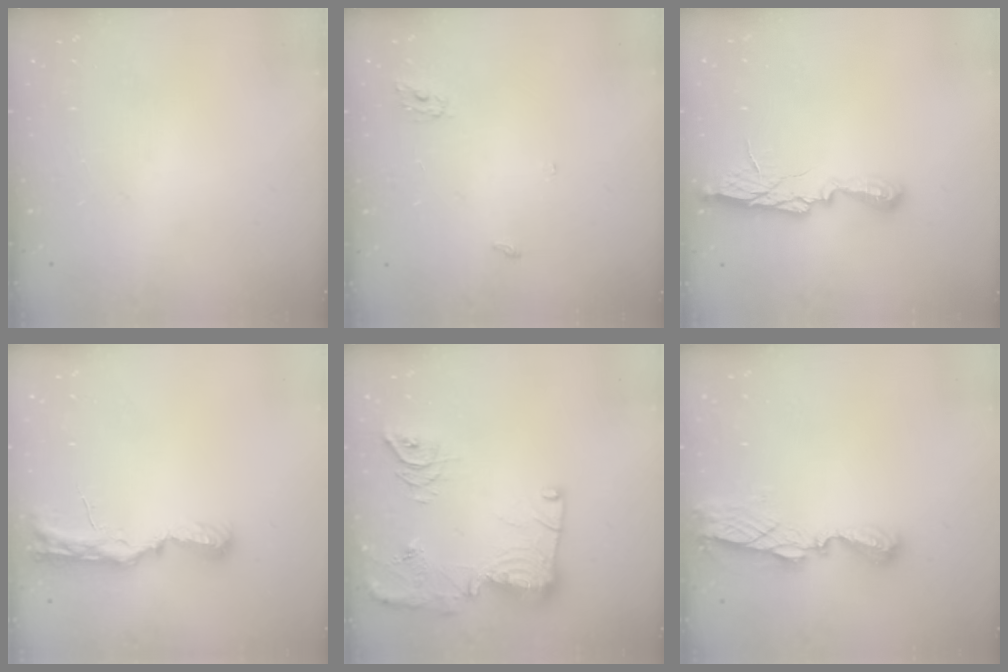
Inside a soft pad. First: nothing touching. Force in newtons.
{"total": 3.4, "press": 3.3, "slide": 0.3}
{"total": 9.7, "press": 9.7, "slide": 0.9}
{"total": 8.3, "press": 8.2, "slide": 0.8}
{"total": 18.6, "press": 18.6, "slide": 1.1}
{"total": 7.5, "press": 7.5, "slide": 0.5}